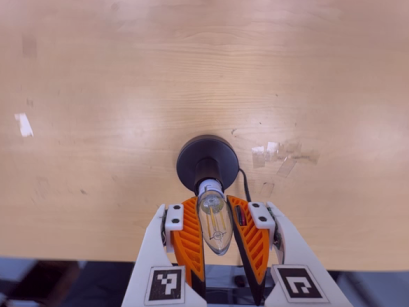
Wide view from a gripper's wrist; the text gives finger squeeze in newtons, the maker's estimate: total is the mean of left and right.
{"total": 14.2, "left": 14.5, "right": 13.8}